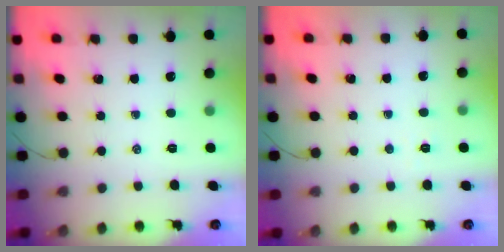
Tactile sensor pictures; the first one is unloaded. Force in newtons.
{"total": 2.4, "press": 2.3, "slide": 0.7}